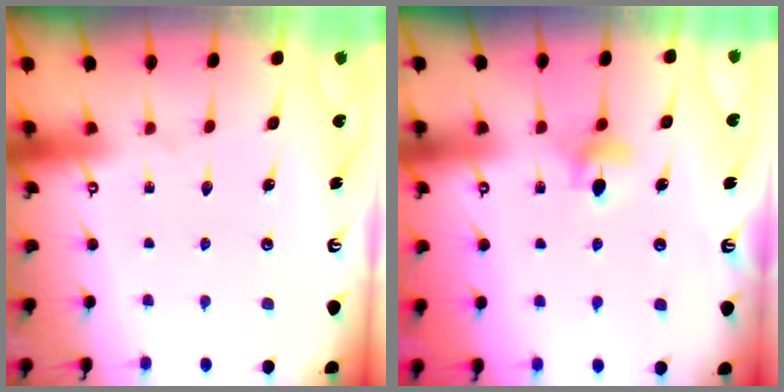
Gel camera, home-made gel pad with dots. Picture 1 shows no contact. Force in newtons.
{"total": 5.5, "press": 5.5, "slide": 0.6}